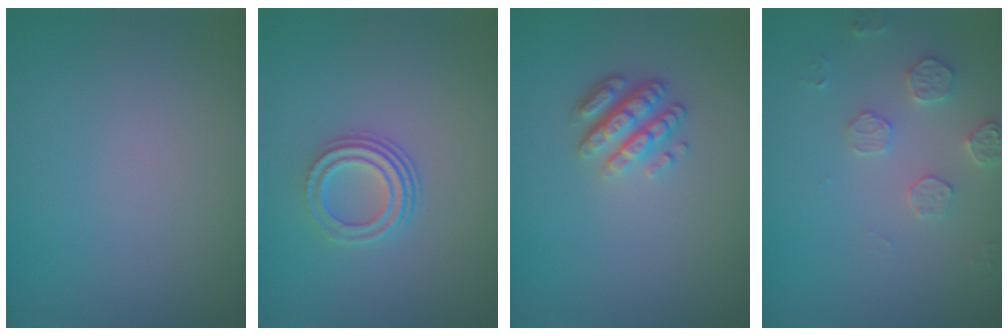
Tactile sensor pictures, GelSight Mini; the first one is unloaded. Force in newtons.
{"total": 3.0, "press": 2.2, "slide": 2.1}
{"total": 2.9, "press": 2.4, "slide": 1.7}
{"total": 2.5, "press": 2.5, "slide": 0.5}